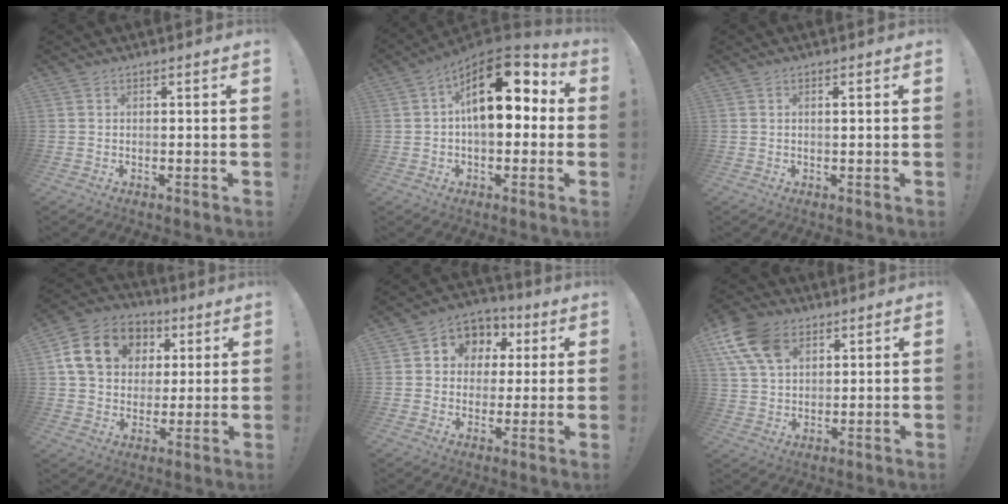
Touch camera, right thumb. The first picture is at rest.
{"total": 18.2, "force": [4.1, 9.9, 14.8], "torque": [-0.214, -0.007, 0.068]}
{"total": 1.0, "force": [0.3, -0.1, 1.0], "torque": [-0.006, -0.005, 0.000]}
{"total": 16.8, "force": [5.5, 13.4, 8.5], "torque": [-0.118, -0.005, 0.117]}
{"total": 7.7, "force": [1.0, 7.3, 2.3], "torque": [-0.029, -0.008, 0.024]}
{"total": 14.5, "force": [6.8, 9.6, 8.4], "torque": [-0.155, -0.026, 0.133]}